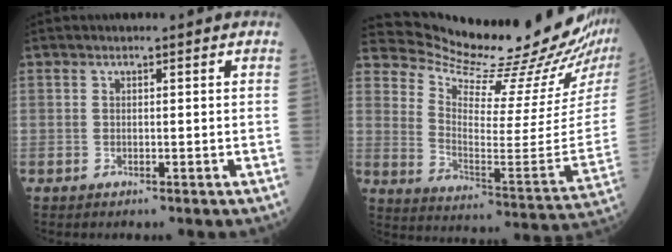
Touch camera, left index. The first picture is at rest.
{"total": 23.5, "force": [22.0, -0.3, 8.3], "torque": [-0.154, -0.133, 0.300]}